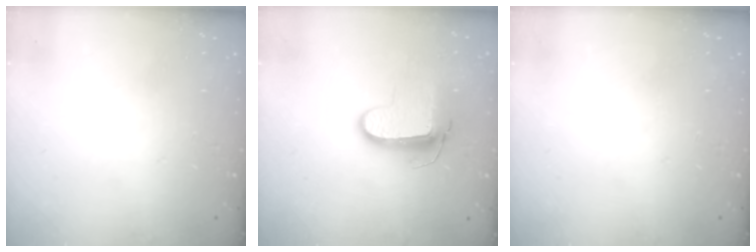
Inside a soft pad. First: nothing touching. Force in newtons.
{"total": 9.6, "press": 9.6, "slide": 0.8}
{"total": 0.0}